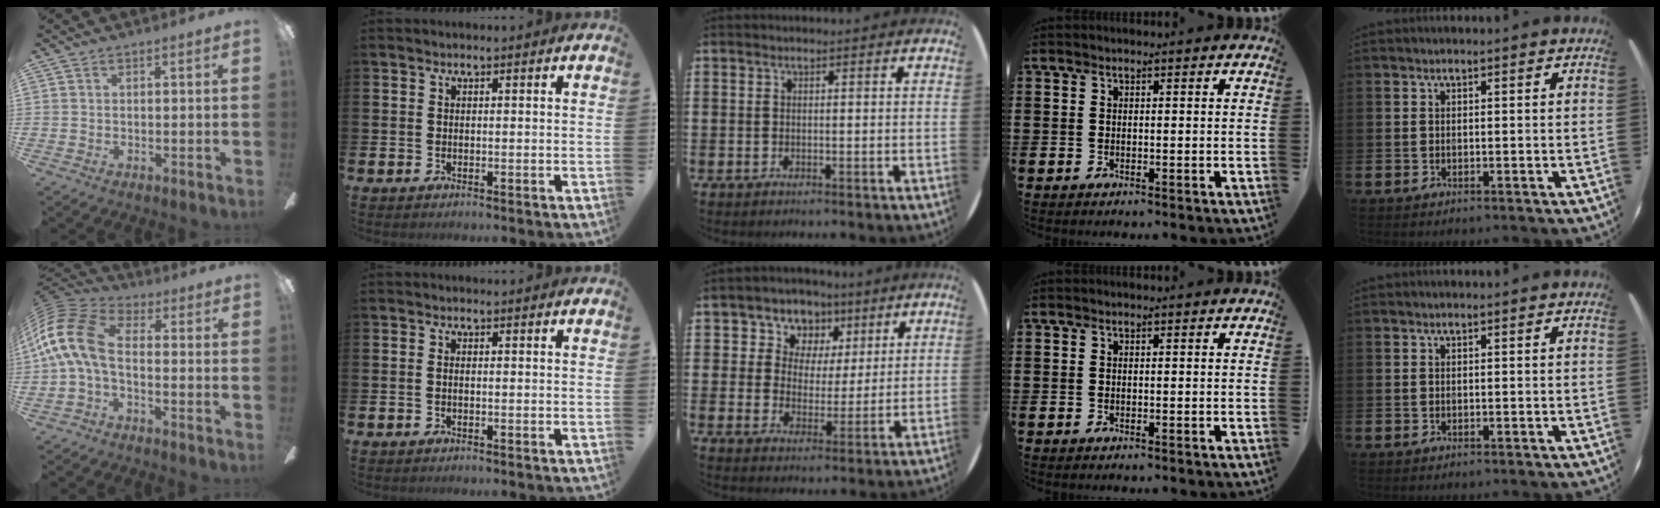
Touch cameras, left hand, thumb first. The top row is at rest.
{"thumb": {"total": 15.1, "force": [-0.8, 8.9, 12.1], "torque": [-0.261, 0.015, -0.017]}, "index": {"total": 0.6, "force": [-0.2, 0.1, 0.5], "torque": [-0.002, -0.005, -0.006]}, "middle": {"total": 5.8, "force": [3.6, 4.6, 0.4], "torque": [-0.041, -0.018, 0.059]}}